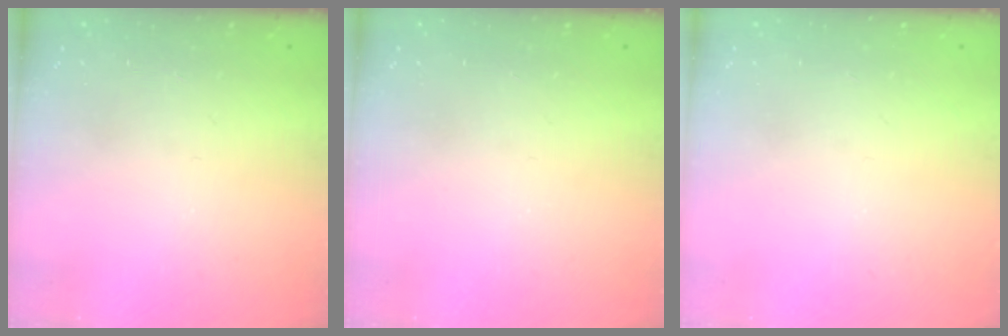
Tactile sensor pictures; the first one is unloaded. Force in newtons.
{"total": 0.0}
{"total": 0.0}